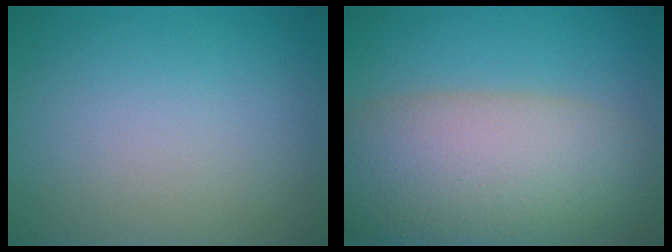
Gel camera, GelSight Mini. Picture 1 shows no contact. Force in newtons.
{"total": 10.6, "press": 10.5, "slide": 0.9}